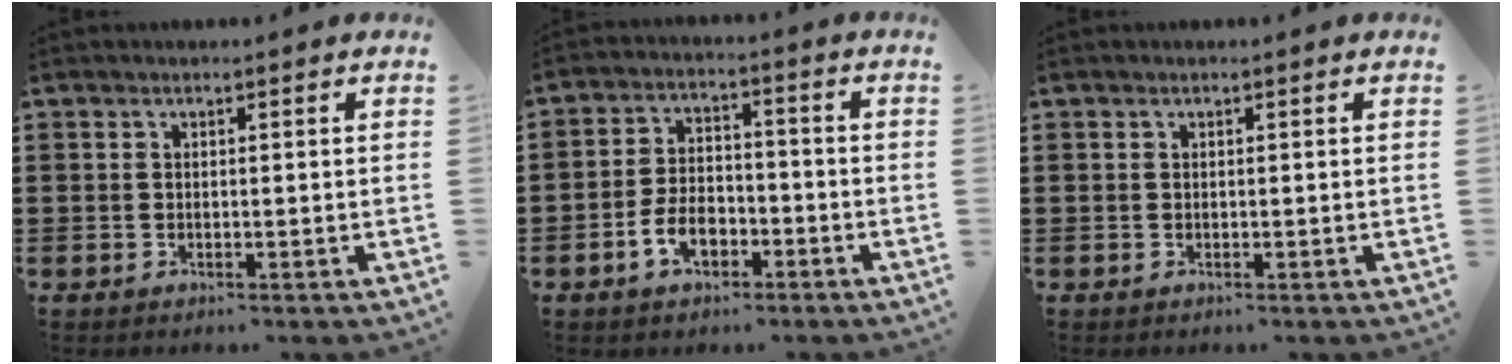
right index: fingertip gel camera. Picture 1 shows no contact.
{"total": 5.6, "force": [-2.7, 3.1, 3.7], "torque": [-0.083, 0.002, -0.053]}
{"total": 0.0}